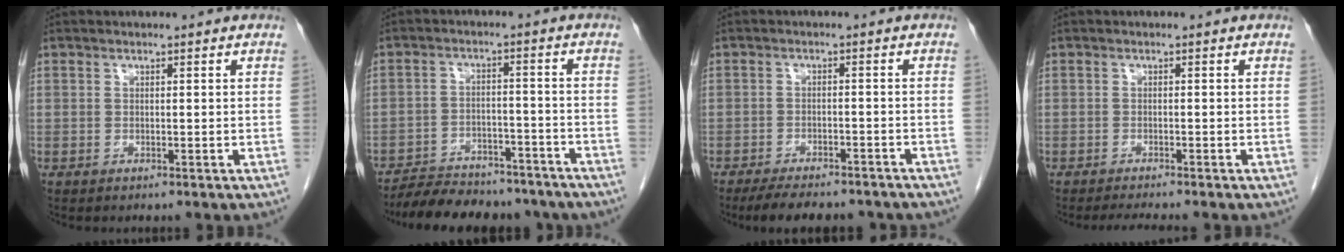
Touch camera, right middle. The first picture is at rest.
{"total": 15.0, "force": [-13.2, 5.1, 5.1], "torque": [-0.082, 0.014, -0.180]}
{"total": 11.1, "force": [-9.7, 2.7, 4.6], "torque": [-0.067, -0.003, -0.129]}
{"total": 2.6, "force": [-2.3, -0.5, 1.0], "torque": [-0.019, -0.009, -0.038]}